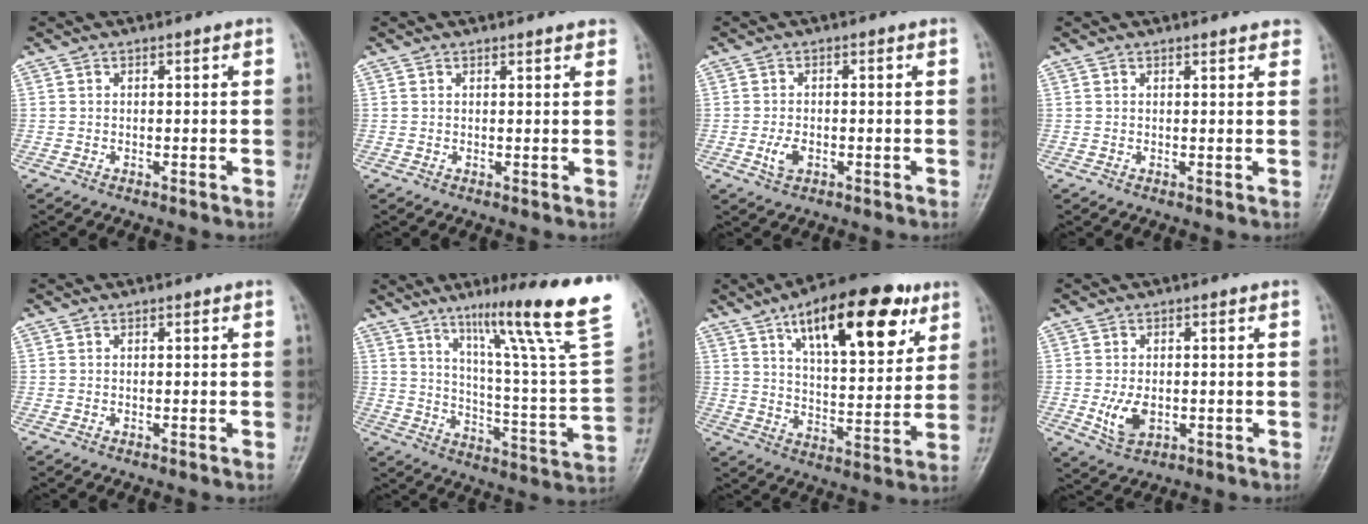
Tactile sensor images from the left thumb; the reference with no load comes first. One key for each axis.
{"total": 1.7, "fx": 1.5, "fy": 0.4, "fz": 0.7, "tx": -0.002, "ty": -0.003, "tz": 0.016}
{"total": 3.0, "fx": -0.9, "fy": 1.9, "fz": 2.2, "tx": -0.042, "ty": 0.002, "tz": -0.016}
{"total": 2.2, "fx": 2.0, "fy": 0.6, "fz": 0.8, "tx": 0.001, "ty": -0.004, "tz": 0.017}
{"total": 0.0}
{"total": 25.2, "fx": 15.3, "fy": 1.4, "fz": 20.0, "tx": -0.280, "ty": -0.062, "tz": 0.235}
{"total": 21.8, "fx": 11.2, "fy": 8.9, "fz": 16.6, "tx": -0.215, "ty": -0.030, "tz": 0.176}
{"total": 5.5, "fx": -0.9, "fy": 3.6, "fz": 4.1, "tx": -0.072, "ty": -0.005, "tz": -0.008}